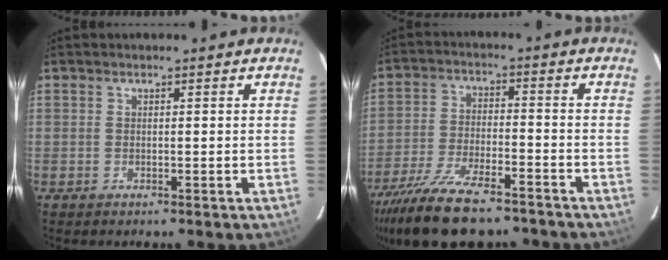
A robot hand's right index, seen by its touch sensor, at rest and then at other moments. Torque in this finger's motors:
{"motor_torque": [1.45, -0.69, 0.76, 0.21]}